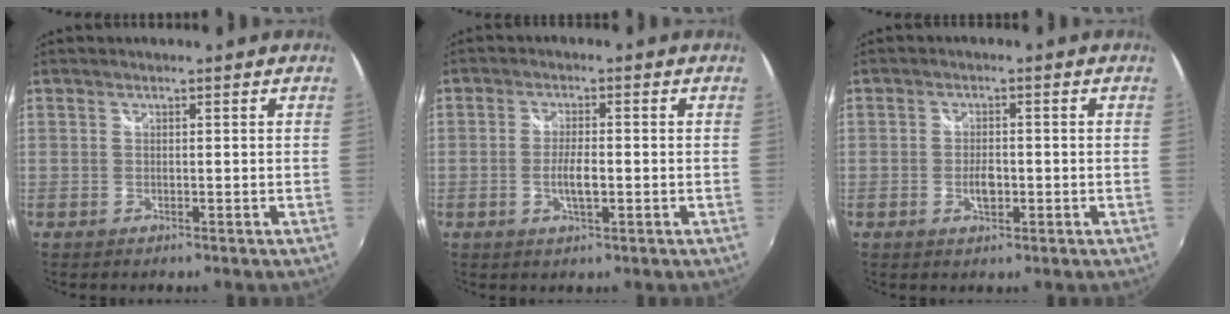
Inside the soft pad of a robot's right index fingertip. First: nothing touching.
{"total": 2.0, "force": [-0.4, 0.7, 1.9], "torque": [-0.035, -0.004, -0.007]}
{"total": 3.1, "force": [-0.8, 1.7, 2.5], "torque": [-0.043, -0.001, -0.015]}